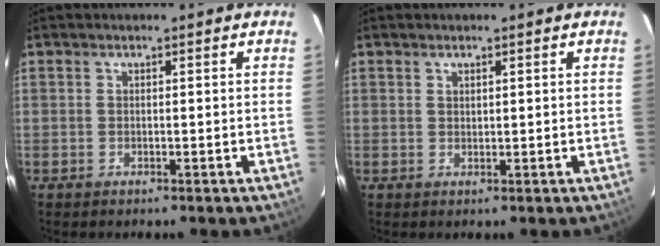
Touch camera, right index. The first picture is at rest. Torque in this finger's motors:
{"motor_torque": [-0.08, 0.03, -0.03, -0.01]}